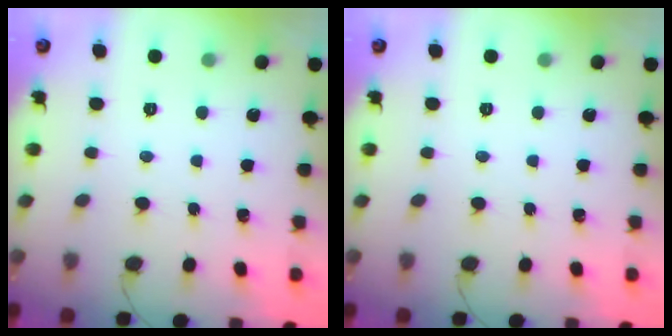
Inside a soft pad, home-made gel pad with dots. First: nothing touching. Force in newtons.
{"total": 0.0}